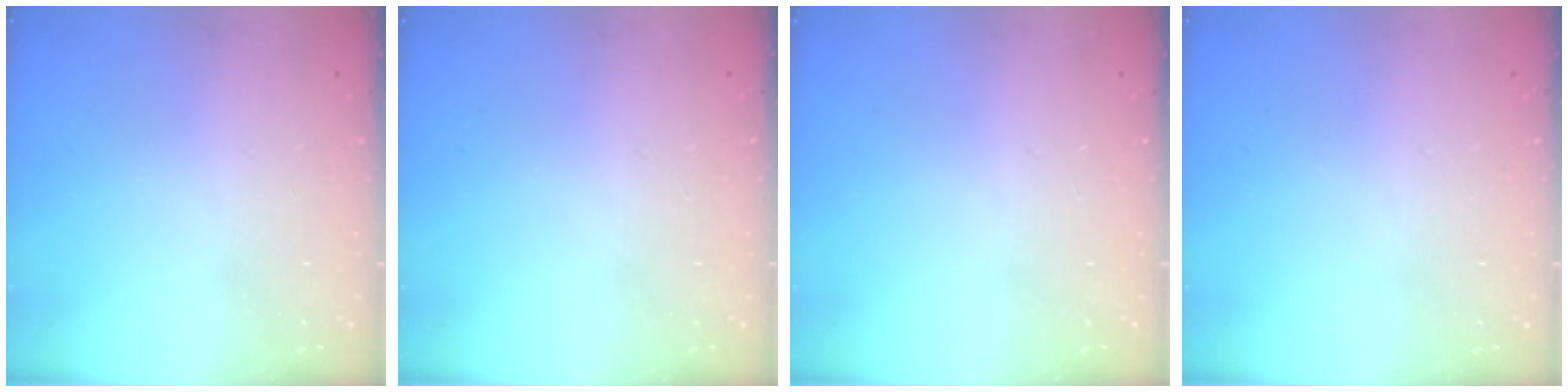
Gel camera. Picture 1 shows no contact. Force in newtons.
{"total": 0.0}
{"total": 0.0}
{"total": 0.0}